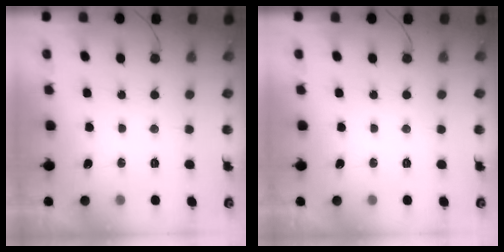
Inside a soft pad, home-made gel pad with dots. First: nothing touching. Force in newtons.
{"total": 0.0}